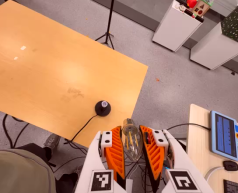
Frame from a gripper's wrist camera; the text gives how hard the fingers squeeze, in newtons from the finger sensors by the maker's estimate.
{"total": 21.8, "left": 24.6, "right": 19.0}